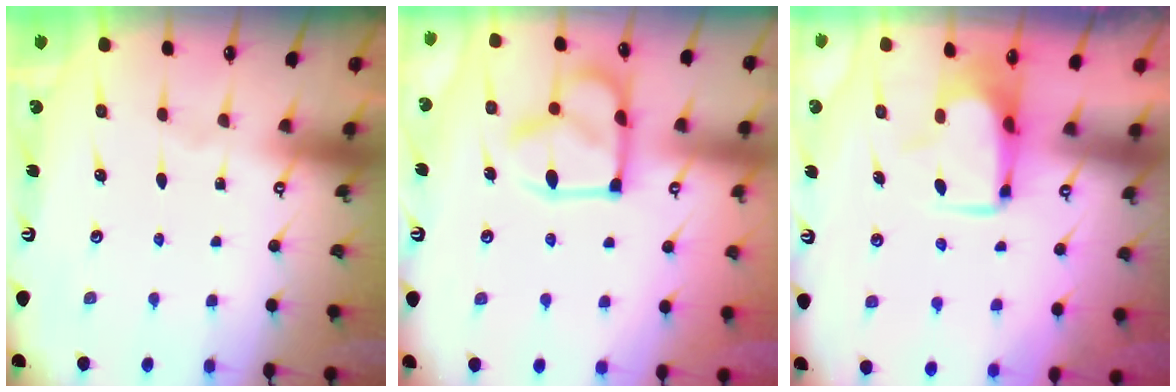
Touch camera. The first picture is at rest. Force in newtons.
{"total": 7.2, "press": 7.2, "slide": 0.1}
{"total": 2.2, "press": 2.1, "slide": 0.7}